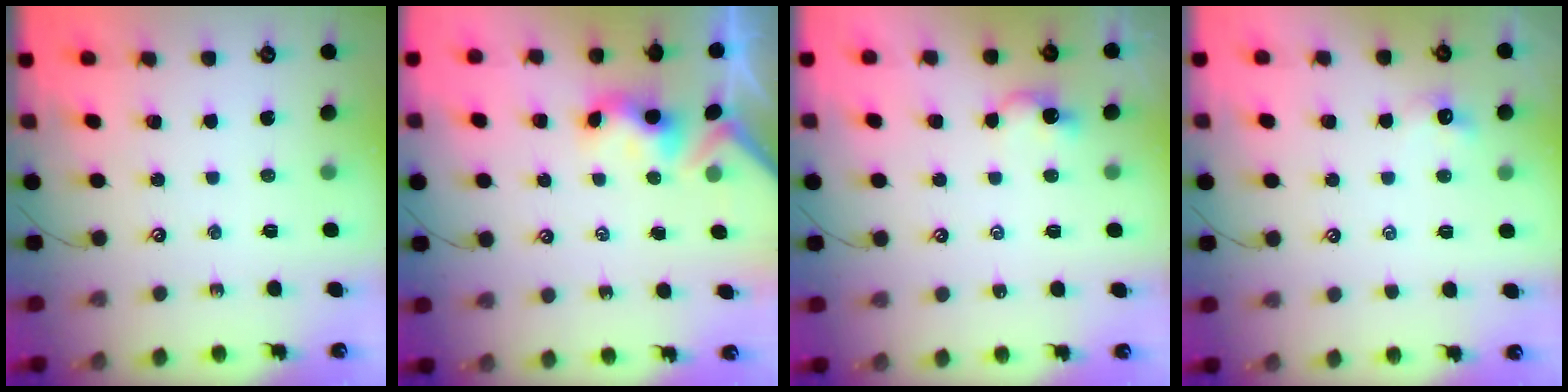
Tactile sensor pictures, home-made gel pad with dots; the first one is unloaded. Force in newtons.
{"total": 3.0, "press": 3.0, "slide": 0.4}
{"total": 0.5, "press": 0.5, "slide": 0.2}
{"total": 1.2, "press": 1.0, "slide": 0.6}